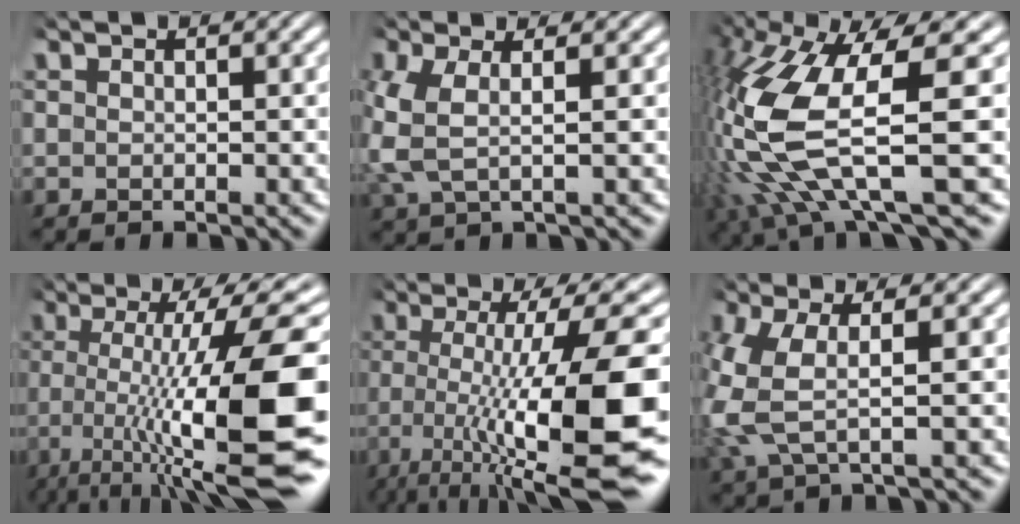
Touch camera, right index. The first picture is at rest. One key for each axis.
{"total": 4.1, "fx": -0.5, "fy": 3.0, "fz": 2.8, "tx": -0.094, "ty": -0.014, "tz": -0.006}
{"total": 10.8, "fx": -1.3, "fy": 4.6, "fz": 9.7, "tx": -0.231, "ty": -0.031, "tz": -0.007}
{"total": 14.3, "fx": -3.1, "fy": 4.3, "fz": 13.3, "tx": -0.187, "ty": -0.020, "tz": -0.031}
{"total": 13.1, "fx": -3.1, "fy": 4.3, "fz": 12.0, "tx": -0.181, "ty": -0.035, "tz": -0.023}
{"total": 5.7, "fx": -0.5, "fy": 3.8, "fz": 4.2, "tx": -0.118, "ty": -0.010, "tz": -0.008}